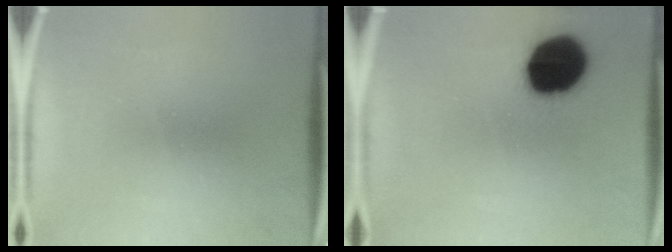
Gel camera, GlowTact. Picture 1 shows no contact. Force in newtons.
{"total": 16.1}